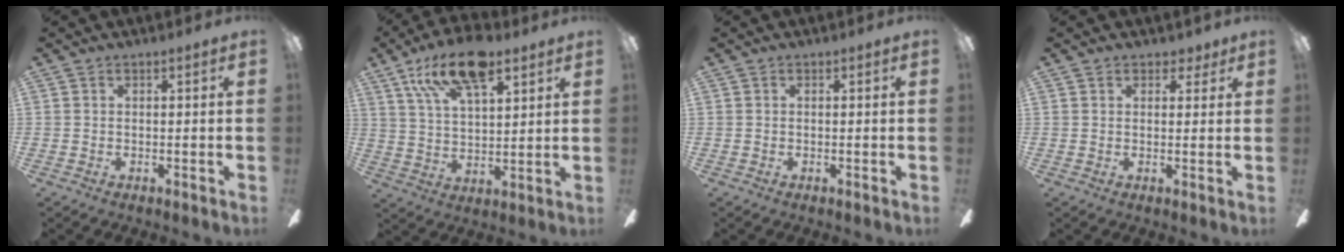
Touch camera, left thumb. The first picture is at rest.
{"total": 16.2, "force": [10.3, 6.7, 10.5], "torque": [-0.185, -0.035, 0.177]}
{"total": 0.0}
{"total": 2.7, "force": [1.8, 1.7, 0.9], "torque": [-0.004, -0.001, 0.032]}